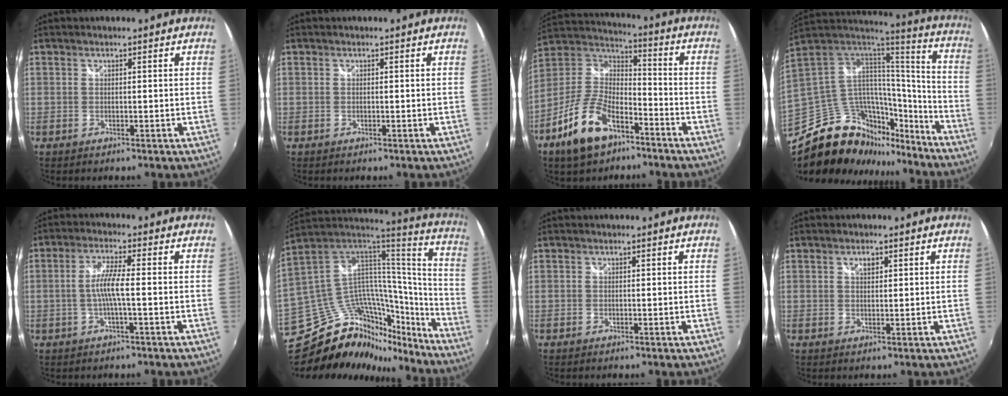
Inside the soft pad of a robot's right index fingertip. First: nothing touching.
{"total": 0.0}
{"total": 16.0, "force": [-9.0, 8.3, 10.4], "torque": [-0.224, -0.001, -0.163]}
{"total": 29.9, "force": [-19.6, 16.3, 15.7], "torque": [-0.307, 0.023, -0.288]}
{"total": 4.8, "force": [-1.0, -0.1, 4.7], "torque": [-0.096, 0.003, -0.017]}
{"total": 29.0, "force": [-21.1, 13.4, 14.7], "torque": [-0.237, 0.039, -0.316]}
{"total": 0.0}
{"total": 1.6, "force": [1.0, 0.6, 1.1], "torque": [-0.016, 0.004, 0.016]}